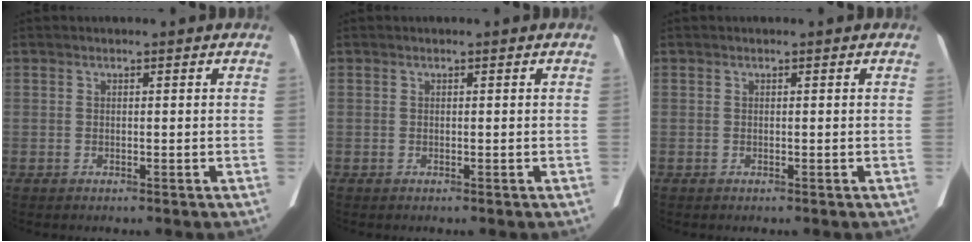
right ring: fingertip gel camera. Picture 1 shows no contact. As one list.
[{"total": 0.0}, {"total": 0.0}]